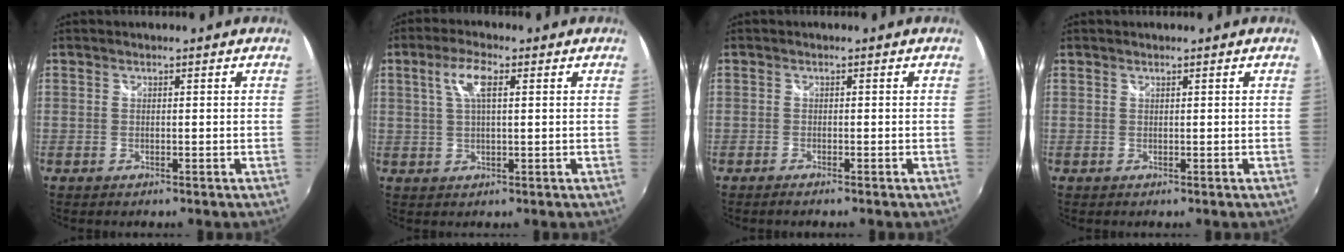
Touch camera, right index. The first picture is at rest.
{"total": 5.2, "force": [1.7, 1.6, 4.7], "torque": [-0.090, 0.008, 0.034]}
{"total": 1.0, "force": [-0.9, 0.0, 0.4], "torque": [-0.009, -0.005, -0.018]}
{"total": 0.0}